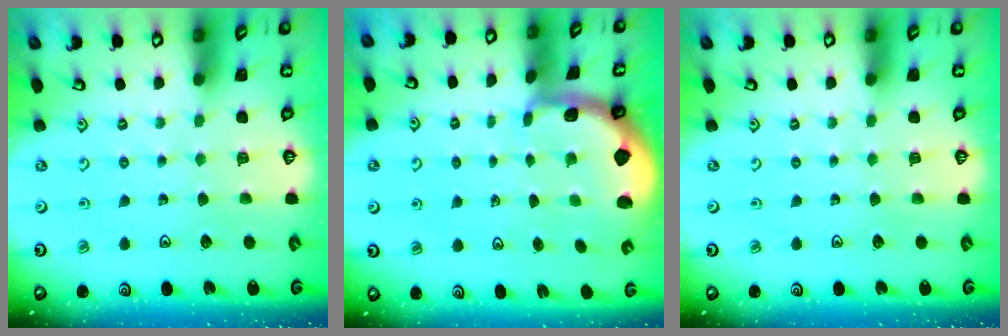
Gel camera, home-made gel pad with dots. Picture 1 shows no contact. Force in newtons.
{"total": 1.1, "press": 1.0, "slide": 0.4}
{"total": 0.0}